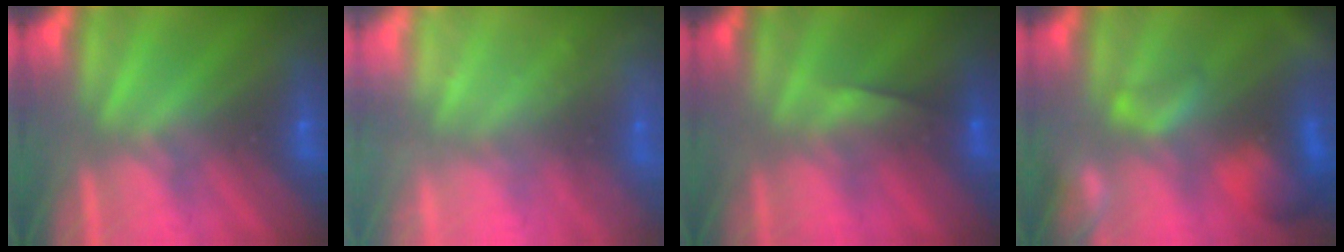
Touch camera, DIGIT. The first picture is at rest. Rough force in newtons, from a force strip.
{"total": 2.4}
{"total": 3.7}
{"total": 7.9}